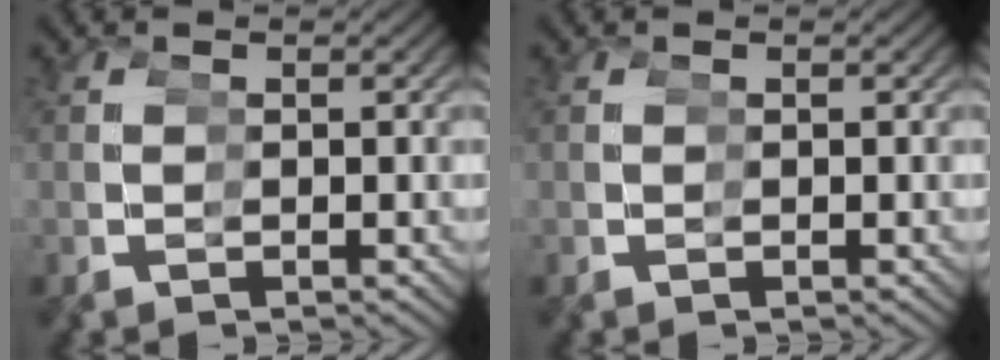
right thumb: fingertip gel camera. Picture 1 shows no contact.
{"total": 0.0}